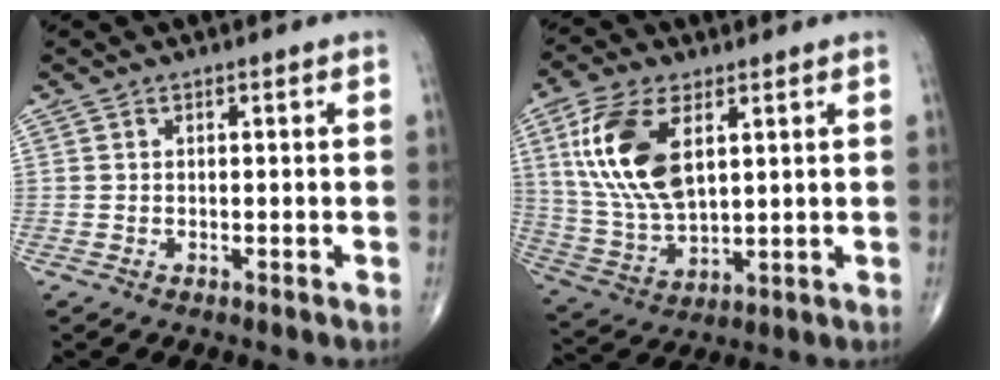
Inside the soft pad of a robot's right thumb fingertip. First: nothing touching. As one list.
[{"total": 15.5, "force": [5.1, 7.8, 12.4], "torque": [-0.252, -0.014, 0.105]}]